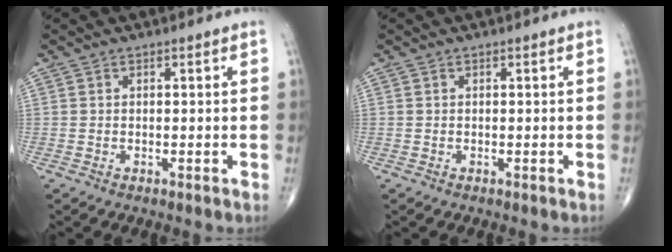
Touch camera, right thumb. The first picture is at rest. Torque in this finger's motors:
{"motor_torque": [0.01, 0.00, 0.00, 0.00, 0.00]}